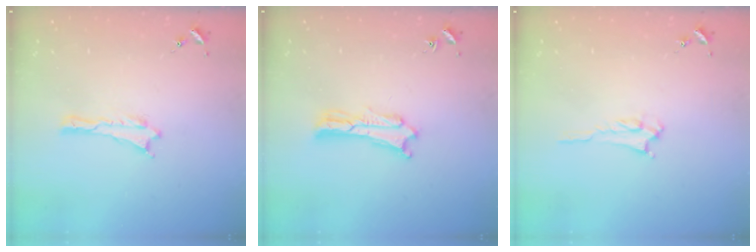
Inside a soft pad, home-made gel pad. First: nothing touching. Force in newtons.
{"total": 1.8, "press": 1.8, "slide": 0.3}
{"total": 2.2, "press": 2.2, "slide": 0.3}